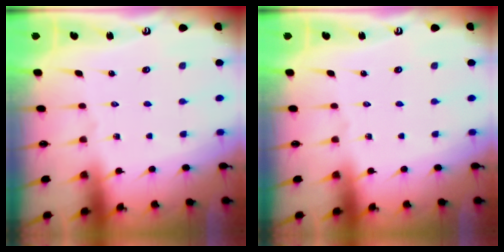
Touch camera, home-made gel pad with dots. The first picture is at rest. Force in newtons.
{"total": 0.0}